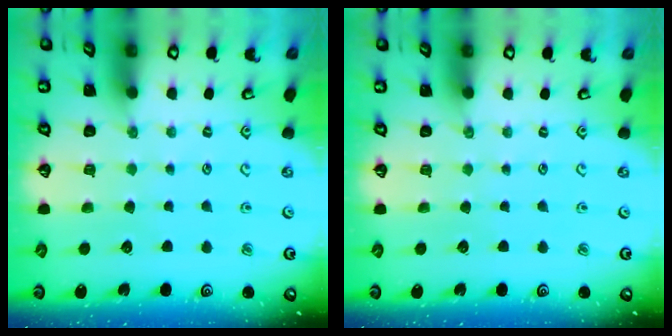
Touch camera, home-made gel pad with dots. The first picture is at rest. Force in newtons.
{"total": 0.0}